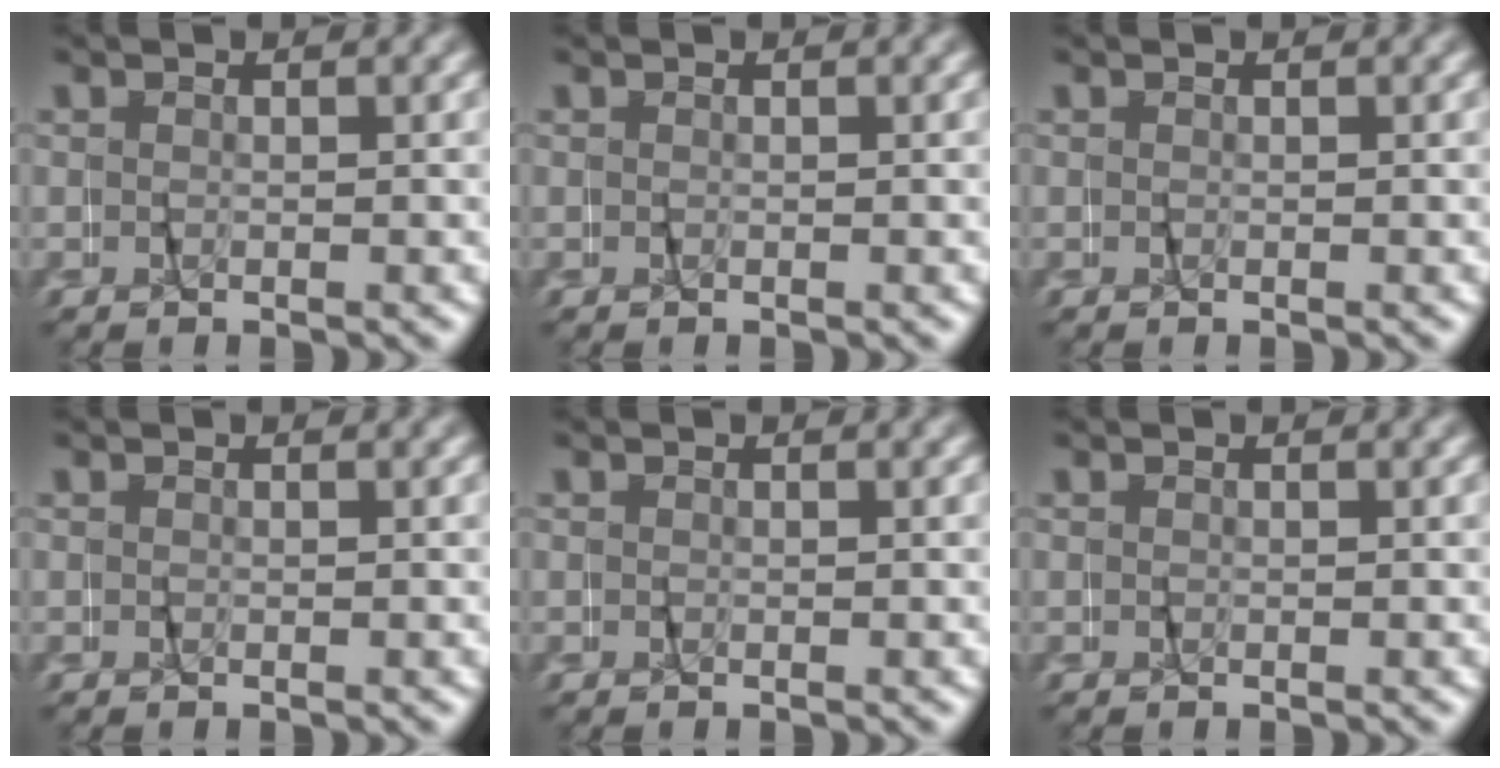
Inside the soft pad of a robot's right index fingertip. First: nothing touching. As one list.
[{"total": 0.0}, {"total": 0.0}, {"total": 0.0}, {"total": 0.0}, {"total": 0.0}]